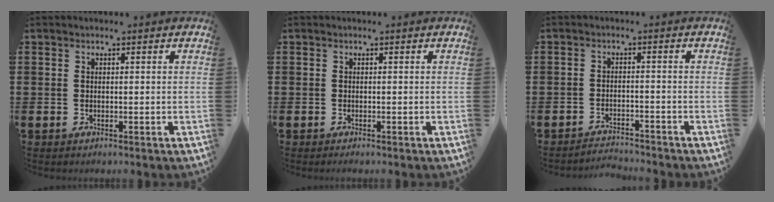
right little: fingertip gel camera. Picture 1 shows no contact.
{"total": 0.0}
{"total": 2.2, "force": [-2.2, 0.0, -0.1], "torque": [-0.004, 0.005, -0.048]}